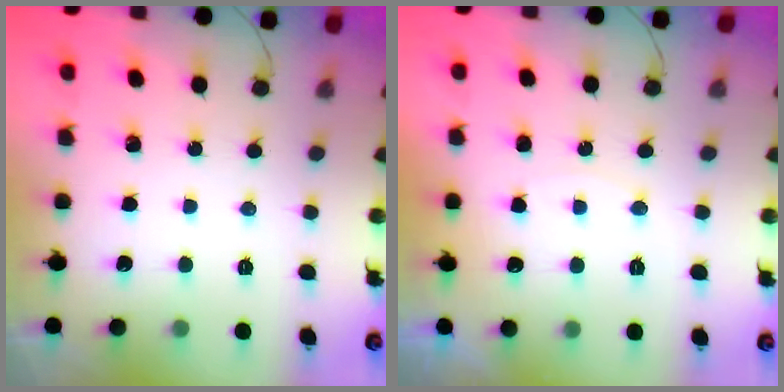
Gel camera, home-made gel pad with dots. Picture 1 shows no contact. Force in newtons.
{"total": 3.9, "press": 3.8, "slide": 0.7}